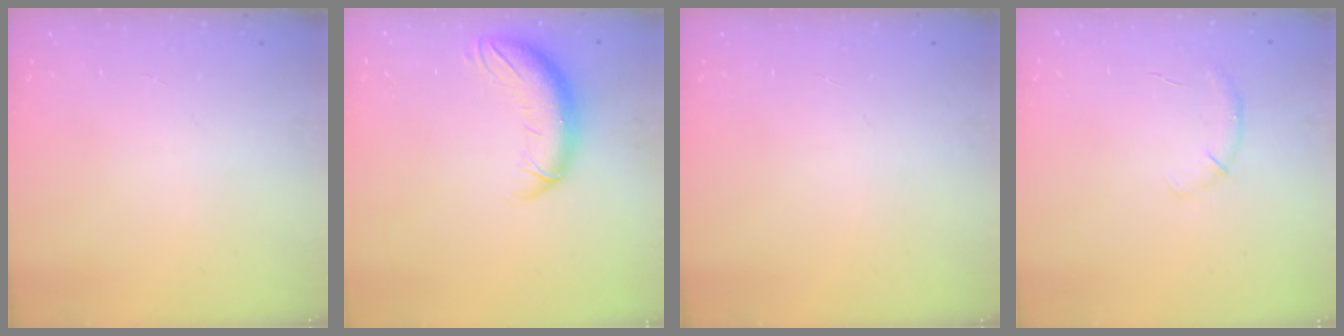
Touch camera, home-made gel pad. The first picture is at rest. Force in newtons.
{"total": 11.2, "press": 10.9, "slide": 2.4}
{"total": 0.0}
{"total": 7.3, "press": 7.0, "slide": 2.1}